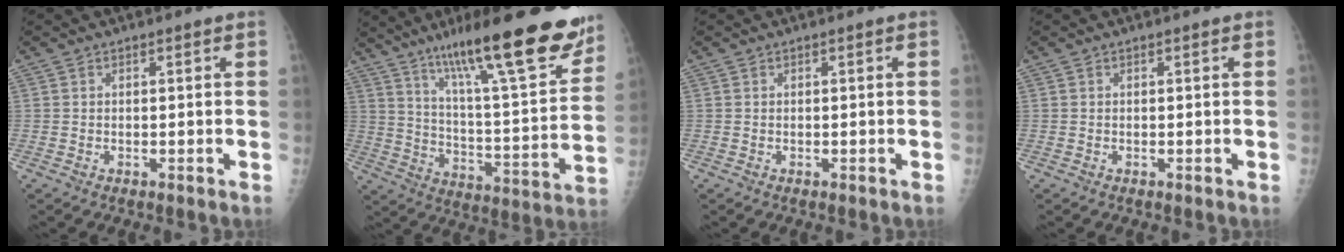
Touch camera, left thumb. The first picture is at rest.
{"total": 26.4, "force": [17.9, 4.6, 18.9], "torque": [-0.263, -0.064, 0.280]}
{"total": 0.0}
{"total": 0.0}